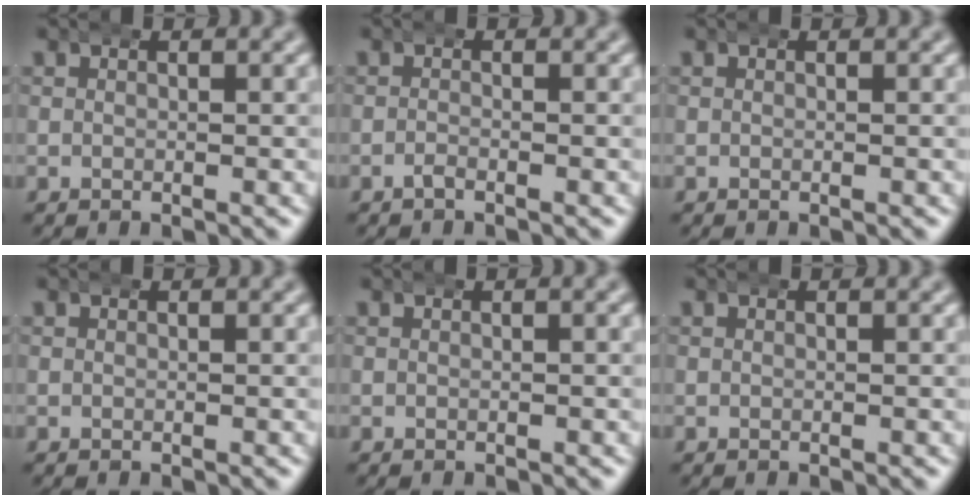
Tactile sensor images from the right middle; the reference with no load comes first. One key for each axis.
{"total": 0.7, "fx": -0.6, "fy": 0.1, "fz": 0.3, "tx": -0.005, "ty": -0.001, "tz": -0.016}
{"total": 0.0}
{"total": 0.0}
{"total": 0.0}
{"total": 0.0}